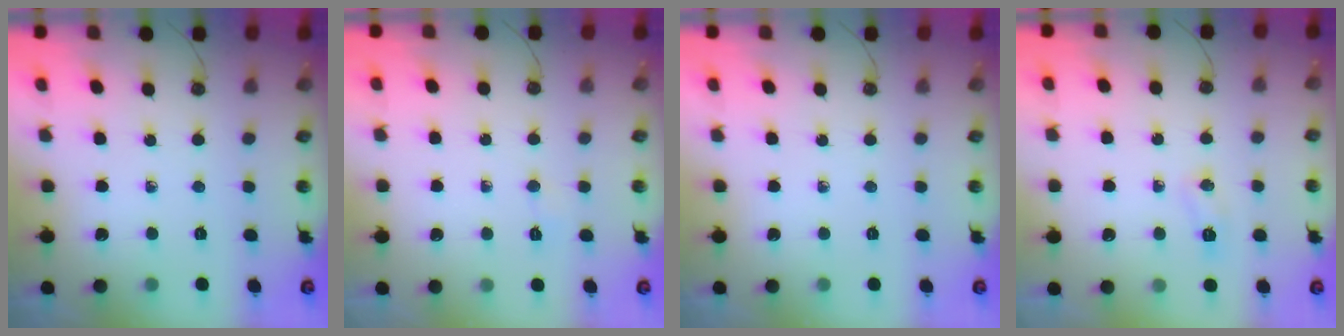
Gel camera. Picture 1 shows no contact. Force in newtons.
{"total": 2.6, "press": 2.5, "slide": 0.5}
{"total": 0.0}
{"total": 4.7, "press": 4.5, "slide": 1.5}